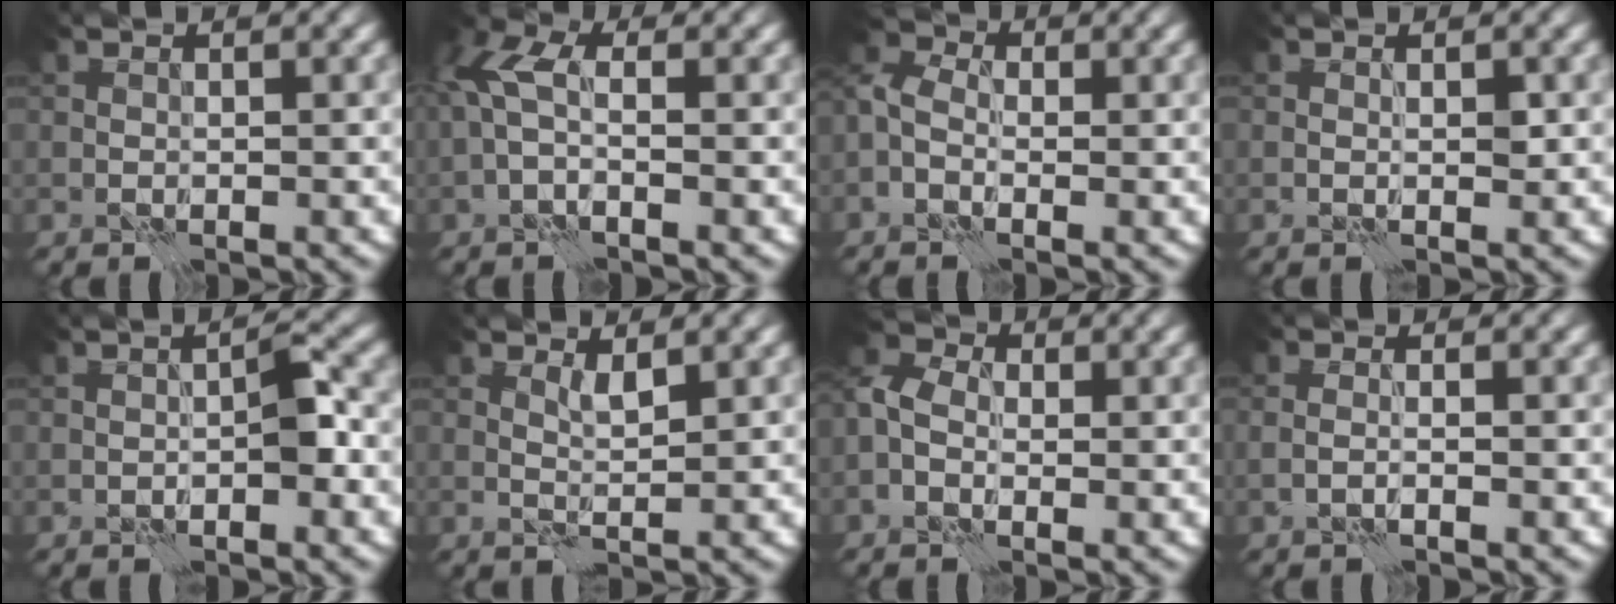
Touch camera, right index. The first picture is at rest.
{"total": 3.6, "force": [-0.1, 1.9, 3.0], "torque": [-0.074, 0.013, -0.015]}
{"total": 2.8, "force": [-0.8, 2.1, 1.7], "torque": [-0.037, 0.010, -0.025]}
{"total": 0.9, "force": [0.7, -0.2, 0.5], "torque": [-0.004, 0.000, 0.015]}
{"total": 1.9, "force": [-0.2, 0.2, 1.9], "torque": [-0.026, 0.009, -0.003]}
{"total": 1.6, "force": [1.4, -0.6, 0.5], "torque": [-0.010, -0.001, 0.027]}
{"total": 3.2, "force": [-0.5, 2.4, 2.0], "torque": [-0.042, 0.010, -0.019]}
{"total": 0.7, "force": [-0.5, -0.4, 0.3], "torque": [-0.007, 0.001, -0.017]}